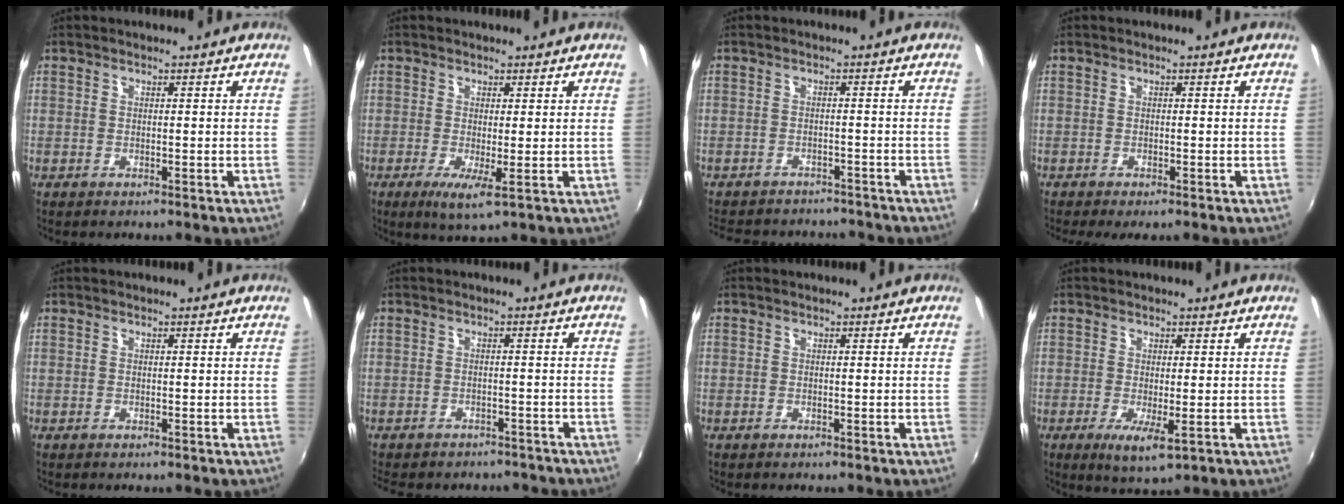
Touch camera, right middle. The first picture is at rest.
{"total": 3.9, "force": [-0.9, 0.3, 3.8], "torque": [-0.074, -0.014, -0.014]}
{"total": 11.9, "force": [-10.3, 4.6, 3.9], "torque": [-0.095, 0.000, -0.140]}
{"total": 1.2, "force": [-1.0, 0.0, 0.7], "torque": [-0.017, -0.006, -0.016]}
{"total": 0.0}
{"total": 8.4, "force": [-7.3, 3.2, 2.9], "torque": [-0.068, -0.016, -0.097]}
{"total": 0.0}
{"total": 4.7, "force": [-1.3, 0.9, 4.4], "torque": [-0.083, -0.017, -0.017]}